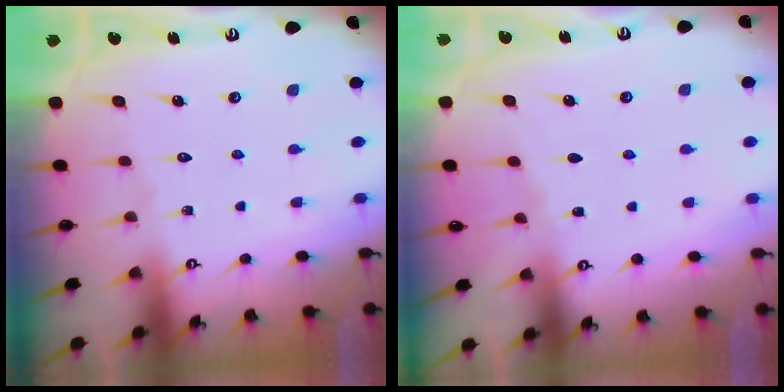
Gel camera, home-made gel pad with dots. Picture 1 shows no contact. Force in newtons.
{"total": 1.9, "press": 1.9, "slide": 0.4}